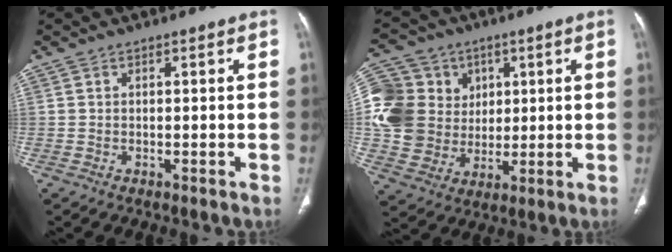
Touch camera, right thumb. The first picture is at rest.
{"total": 18.0, "force": [3.1, 15.7, 8.4], "torque": [-0.156, 0.018, 0.069]}